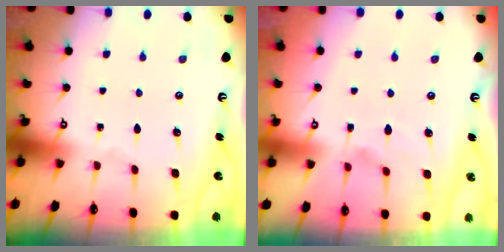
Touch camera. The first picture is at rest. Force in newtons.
{"total": 2.8, "press": 2.5, "slide": 1.2}